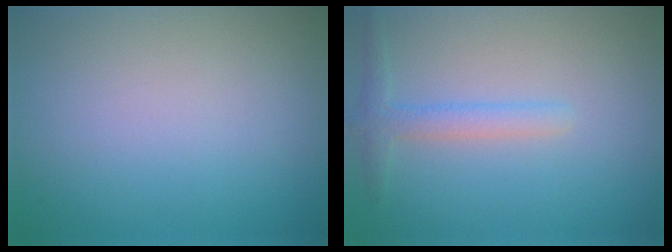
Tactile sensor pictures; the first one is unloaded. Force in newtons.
{"total": 2.1, "press": 2.1, "slide": 0.1}